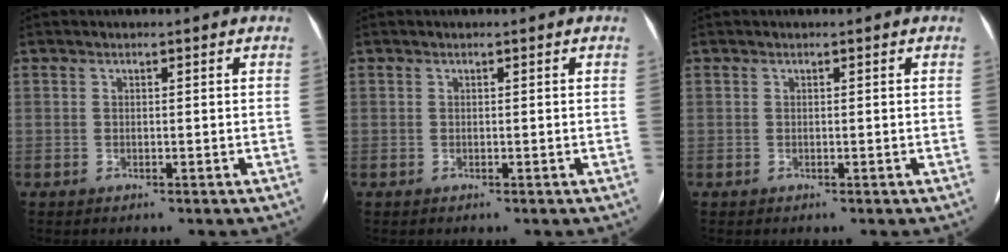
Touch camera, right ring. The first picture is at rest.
{"total": 0.0}
{"total": 0.0}